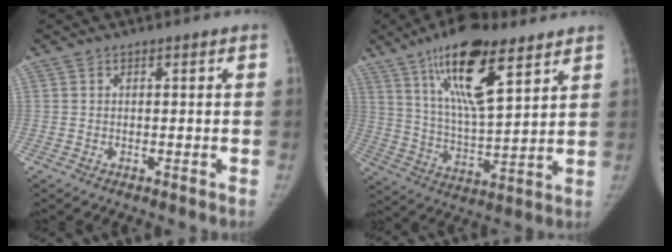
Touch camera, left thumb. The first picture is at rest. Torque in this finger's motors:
{"motor_torque": [0.55, 0.12, 1.66, -1.11, 0.39]}